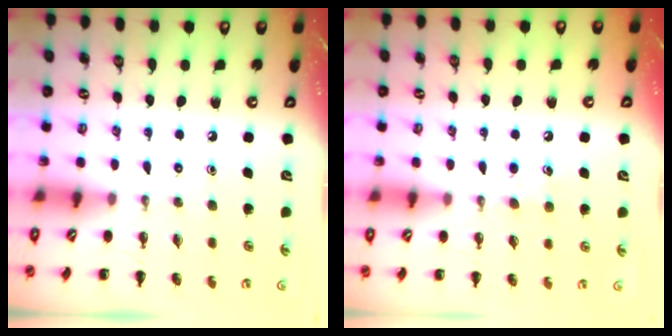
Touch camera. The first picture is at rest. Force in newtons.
{"total": 4.6, "press": 4.3, "slide": 1.5}